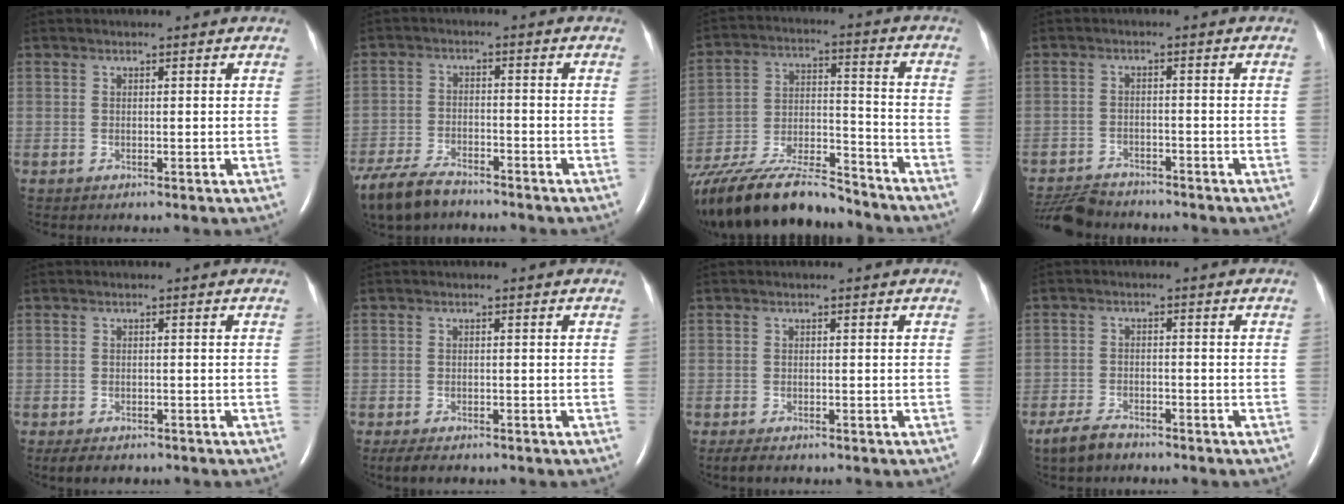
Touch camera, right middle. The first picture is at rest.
{"total": 10.0, "force": [-8.2, 3.3, 4.7], "torque": [-0.095, -0.022, -0.143]}
{"total": 23.4, "force": [-20.1, 4.7, 11.1], "torque": [-0.239, -0.031, -0.339]}
{"total": 8.0, "force": [-7.5, 2.0, 1.8], "torque": [-0.034, -0.011, -0.123]}
{"total": 4.0, "force": [-3.1, 1.7, 1.9], "torque": [-0.031, -0.007, -0.039]}
{"total": 3.7, "force": [-2.8, 1.2, 2.0], "torque": [-0.039, -0.010, -0.037]}
{"total": 2.5, "force": [-1.9, 0.7, 1.4], "torque": [-0.032, -0.008, -0.026]}
{"total": 4.2, "force": [-3.6, 1.4, 1.8], "torque": [-0.048, -0.006, -0.063]}